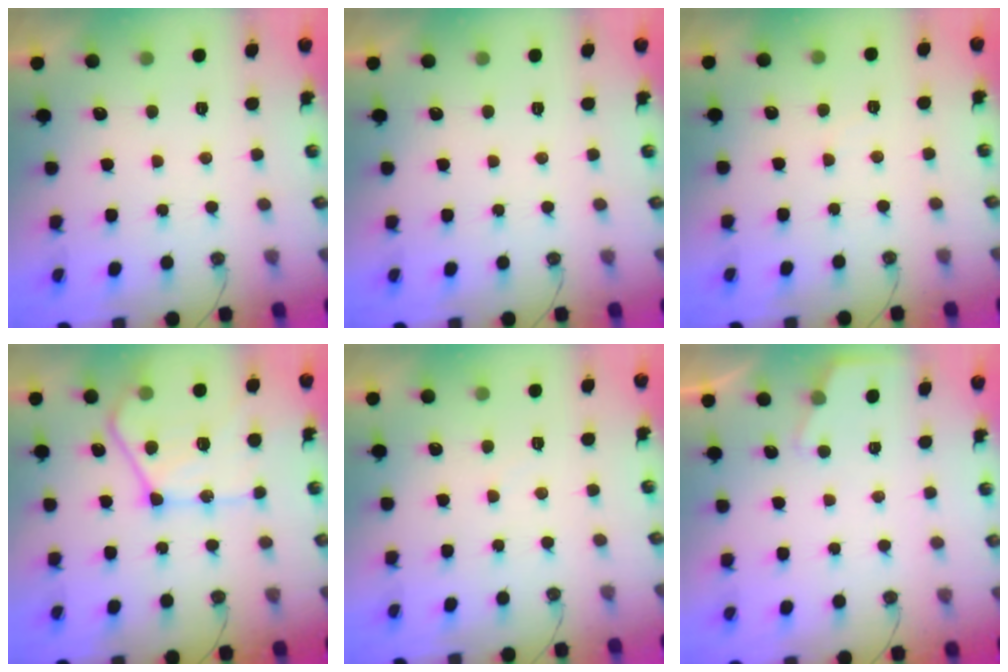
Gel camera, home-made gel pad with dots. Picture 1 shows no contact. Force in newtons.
{"total": 0.0}
{"total": 3.0, "press": 2.9, "slide": 0.4}
{"total": 19.2, "press": 19.1, "slide": 2.2}
{"total": 3.3, "press": 3.3, "slide": 0.5}
{"total": 2.3, "press": 2.3, "slide": 0.3}